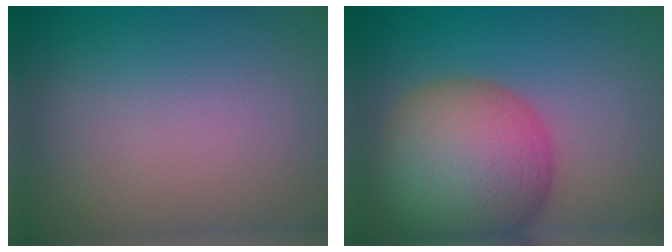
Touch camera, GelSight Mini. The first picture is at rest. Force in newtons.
{"total": 11.1, "press": 11.1, "slide": 0.7}